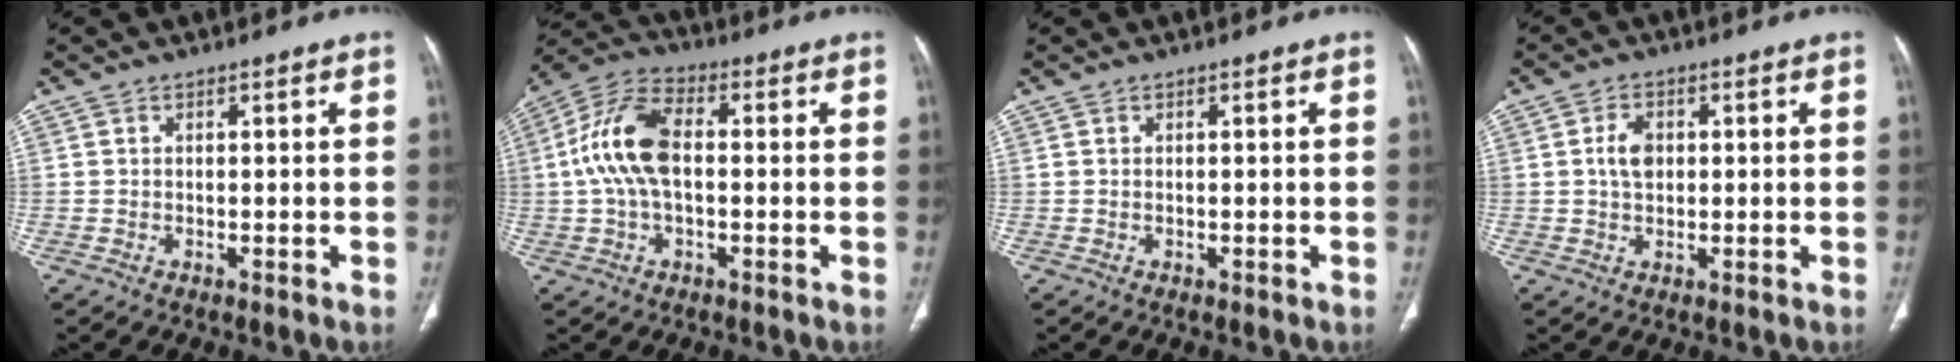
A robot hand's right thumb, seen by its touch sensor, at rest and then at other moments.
{"total": 12.2, "force": [0.2, 6.7, 10.2], "torque": [-0.211, 0.033, -0.003]}
{"total": 0.0}
{"total": 4.1, "force": [0.5, 2.8, 3.0], "torque": [-0.054, 0.004, 0.007]}